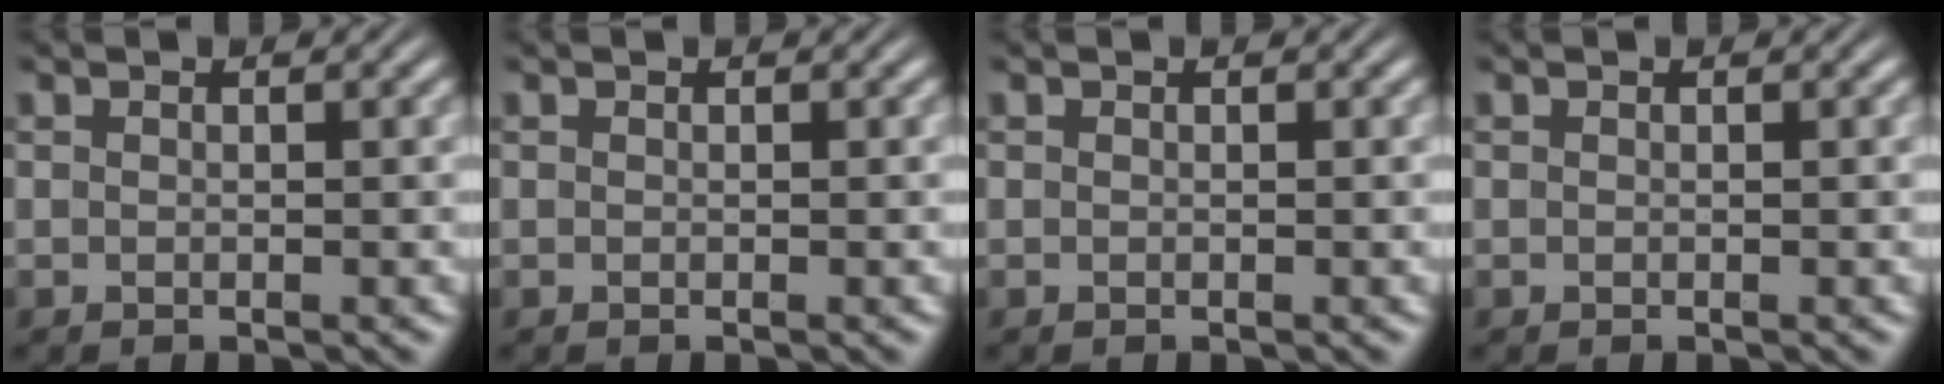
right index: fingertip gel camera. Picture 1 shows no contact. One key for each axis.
{"total": 0.0}
{"total": 0.0}
{"total": 0.0}